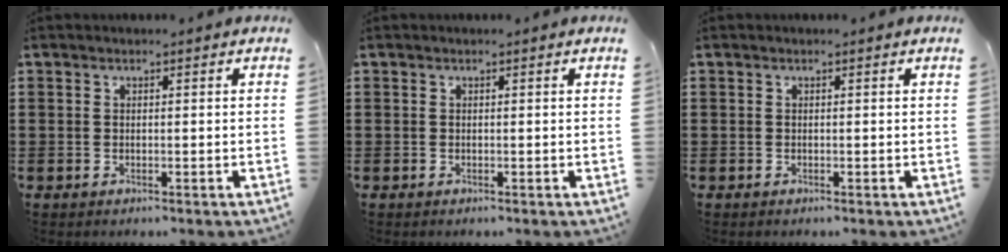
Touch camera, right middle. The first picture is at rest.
{"total": 0.0}
{"total": 0.0}